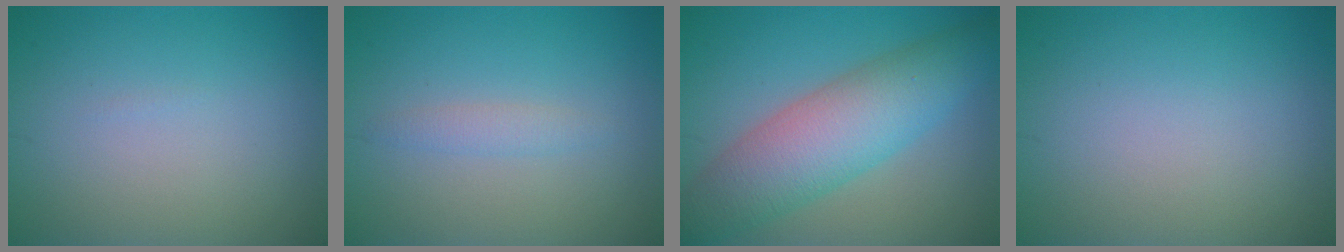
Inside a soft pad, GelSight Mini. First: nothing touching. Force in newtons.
{"total": 1.3, "press": 1.3, "slide": 0.2}
{"total": 7.8, "press": 7.8, "slide": 0.2}
{"total": 0.0}